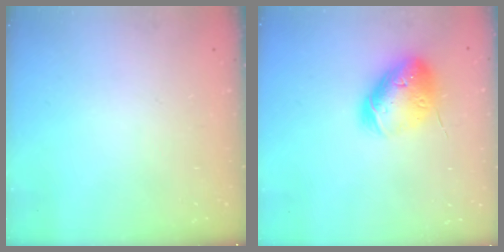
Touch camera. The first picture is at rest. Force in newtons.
{"total": 17.7, "press": 17.4, "slide": 2.8}